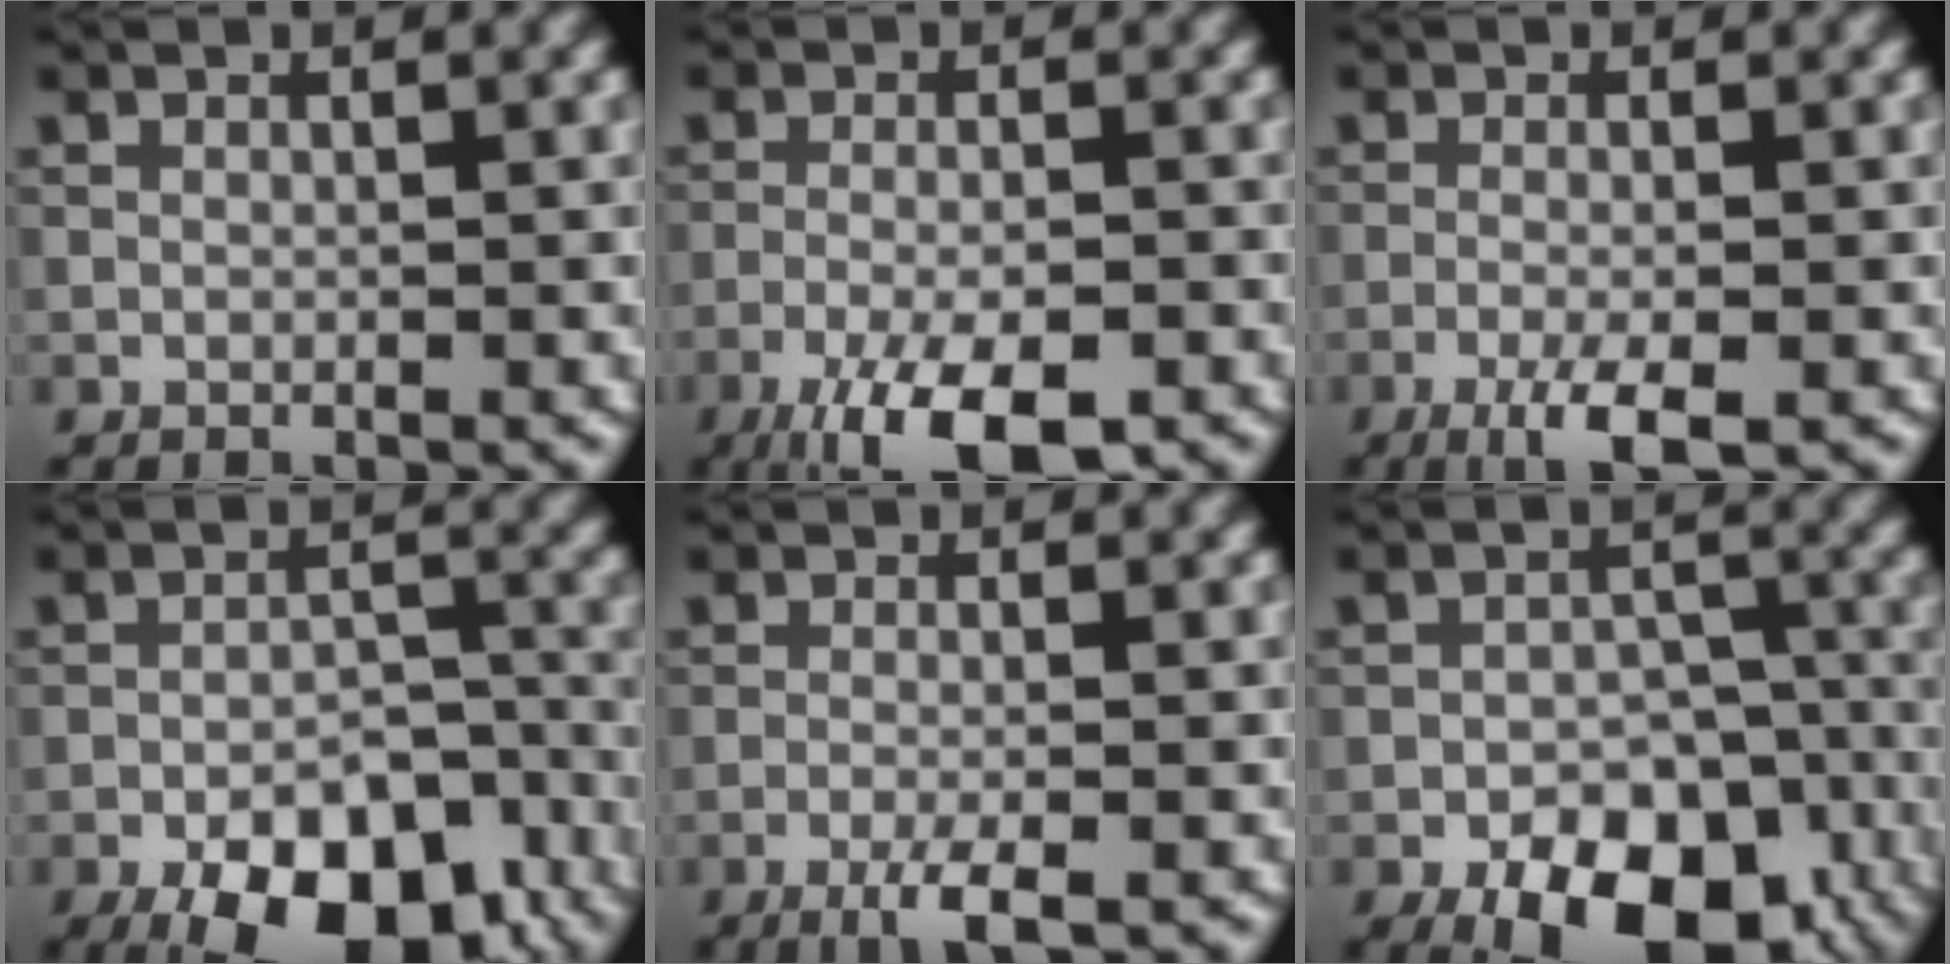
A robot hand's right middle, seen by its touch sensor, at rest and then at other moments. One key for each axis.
{"total": 8.7, "fx": -5.4, "fy": 2.8, "fz": 6.2, "tx": -0.112, "ty": -0.023, "tz": -0.093}
{"total": 4.2, "fx": -2.3, "fy": 0.9, "fz": 3.4, "tx": -0.066, "ty": -0.002, "tz": -0.047}
{"total": 12.2, "fx": -7.7, "fy": 5.7, "fz": 7.6, "tx": -0.115, "ty": -0.013, "tz": -0.109}
{"total": 3.2, "fx": -1.7, "fy": 0.6, "fz": 2.6, "tx": -0.052, "ty": 0.000, "tz": -0.039}
{"total": 12.7, "fx": -7.6, "fy": 6.7, "fz": 7.6, "tx": -0.113, "ty": -0.016, "tz": -0.104}